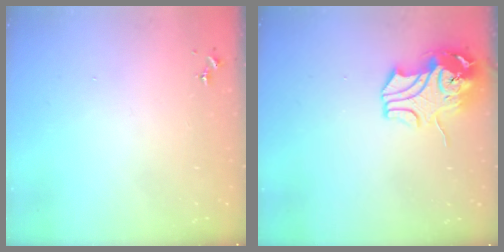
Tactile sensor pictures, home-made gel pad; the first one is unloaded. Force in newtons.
{"total": 12.4, "press": 12.3, "slide": 2.0}